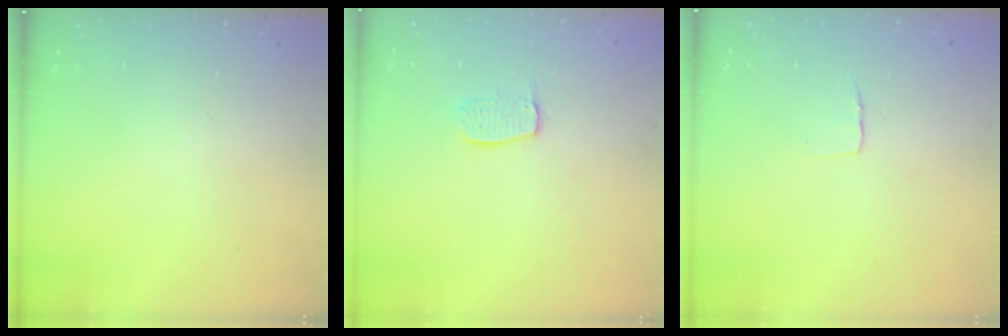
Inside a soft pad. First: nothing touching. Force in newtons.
{"total": 7.1, "press": 7.1, "slide": 0.3}
{"total": 4.0, "press": 4.0, "slide": 0.2}